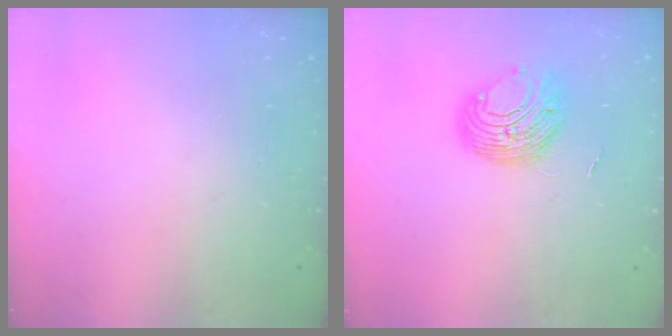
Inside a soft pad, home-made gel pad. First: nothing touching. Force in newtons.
{"total": 9.4, "press": 9.3, "slide": 1.0}